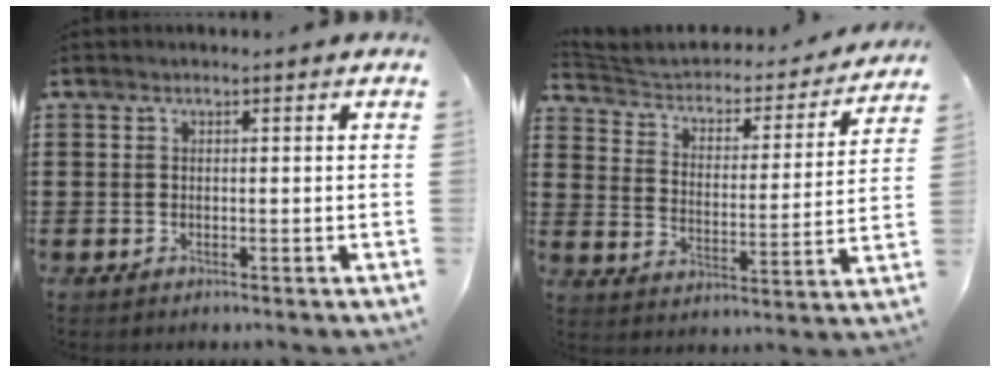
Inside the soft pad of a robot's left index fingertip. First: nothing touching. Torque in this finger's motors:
{"motor_torque": [1.62, -0.52, 0.28, 0.06]}